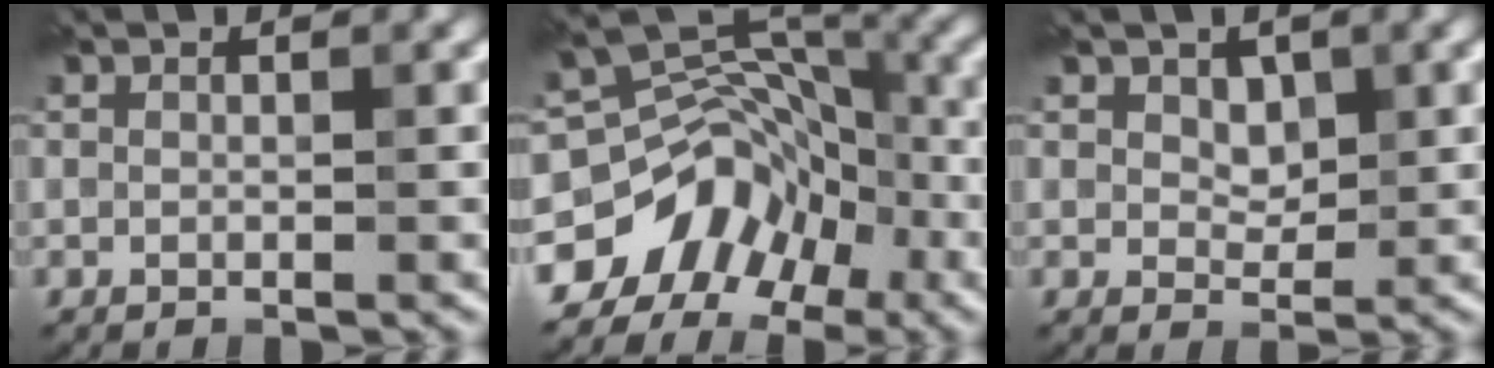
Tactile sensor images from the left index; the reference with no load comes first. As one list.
[{"total": 9.4, "force": [-5.7, 6.8, 3.1], "torque": [-0.025, 0.032, -0.093]}, {"total": 2.0, "force": [1.0, 1.4, 0.9], "torque": [-0.017, 0.000, 0.013]}]